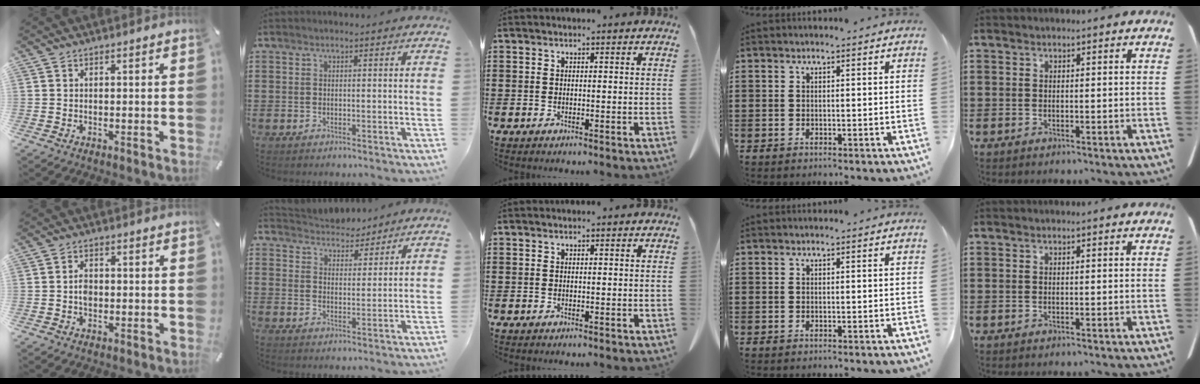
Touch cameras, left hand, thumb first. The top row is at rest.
{"thumb": {"total": 2.4, "force": [-0.3, 1.9, 1.6], "torque": [-0.031, 0.005, -0.006]}, "index": {"total": 4.1, "force": [4.0, 0.8, -0.6], "torque": [-0.009, -0.016, 0.072]}}